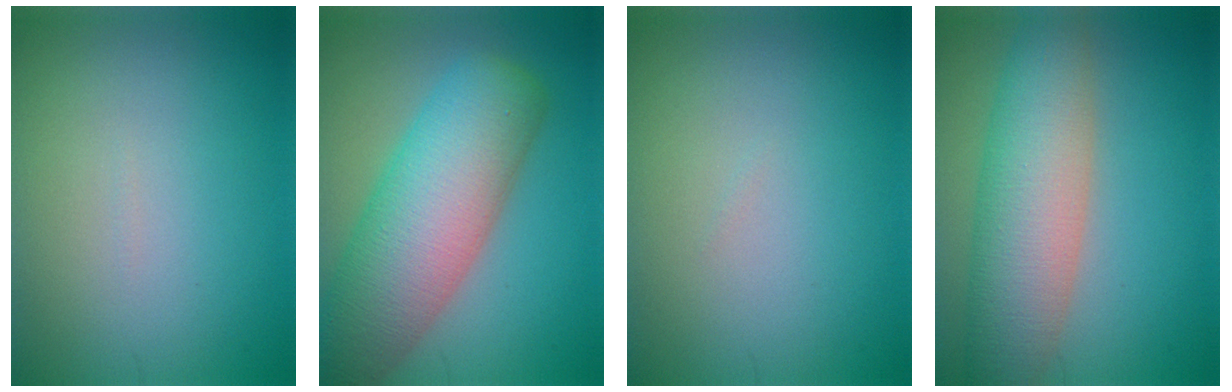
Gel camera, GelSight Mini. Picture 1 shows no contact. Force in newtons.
{"total": 10.8, "press": 10.8, "slide": 0.5}
{"total": 0.0}
{"total": 8.0, "press": 8.0, "slide": 0.4}